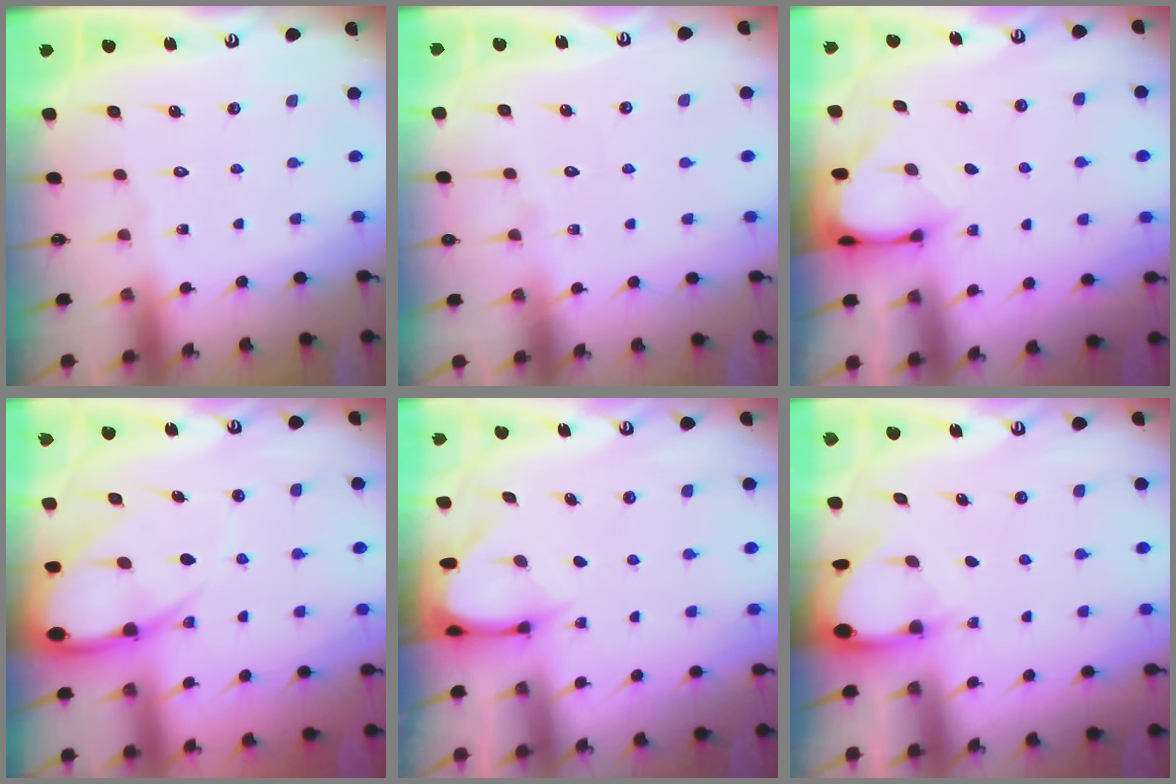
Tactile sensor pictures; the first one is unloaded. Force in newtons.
{"total": 4.8, "press": 4.8, "slide": 0.6}
{"total": 3.4, "press": 3.4, "slide": 0.3}
{"total": 12.3, "press": 12.2, "slide": 1.3}
{"total": 3.6, "press": 3.6, "slide": 0.3}
{"total": 4.0, "press": 4.0, "slide": 0.2}